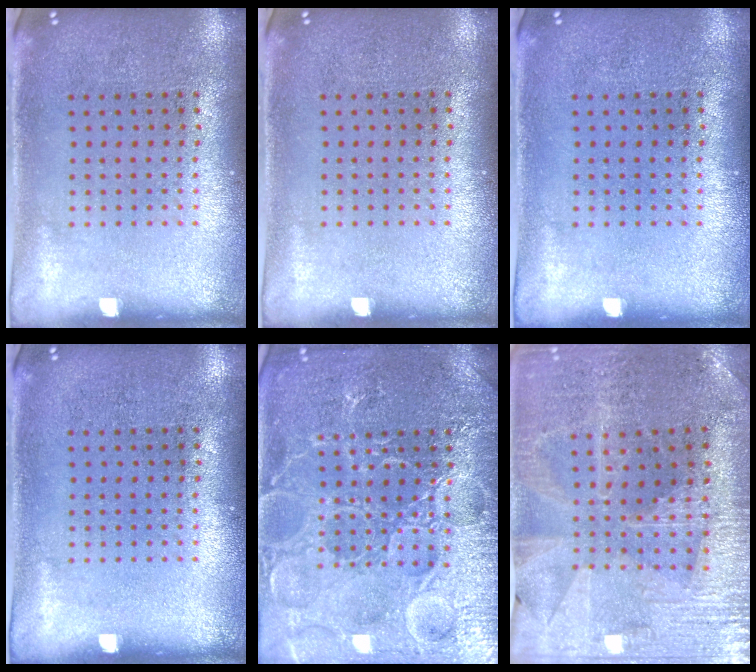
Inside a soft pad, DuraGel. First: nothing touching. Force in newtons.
{"total": 0.0}
{"total": 0.0}
{"total": 0.0}
{"total": 7.4, "press": 7.3, "slide": 1.0}
{"total": 2.0, "press": 2.0, "slide": 0.3}